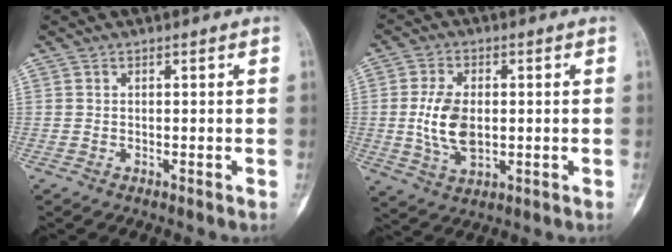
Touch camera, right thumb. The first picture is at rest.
{"total": 9.1, "force": [0.0, 5.5, 7.3], "torque": [-0.138, -0.004, 0.006]}